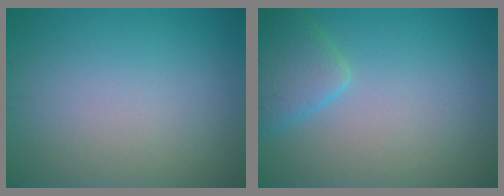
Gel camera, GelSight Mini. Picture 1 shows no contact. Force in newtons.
{"total": 3.3, "press": 3.3, "slide": 0.3}